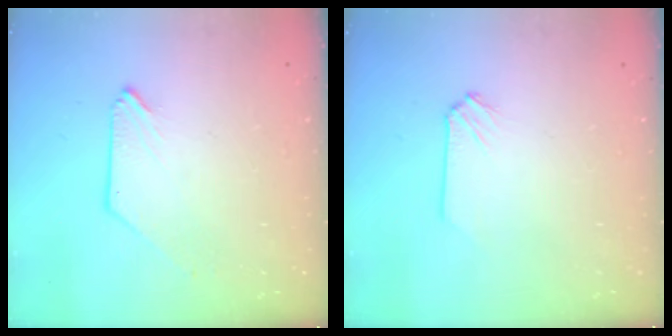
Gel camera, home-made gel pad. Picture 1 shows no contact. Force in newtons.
{"total": 0.0}